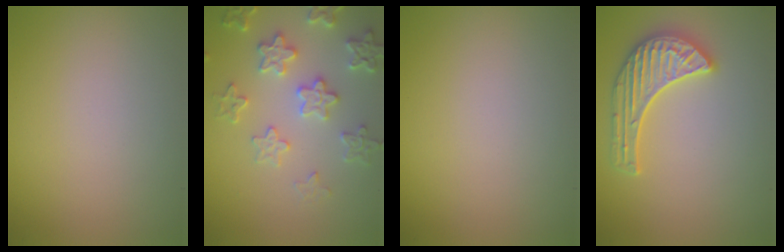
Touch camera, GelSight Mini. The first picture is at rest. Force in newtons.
{"total": 4.0, "press": 3.8, "slide": 1.2}
{"total": 0.0}
{"total": 4.2, "press": 3.9, "slide": 1.5}